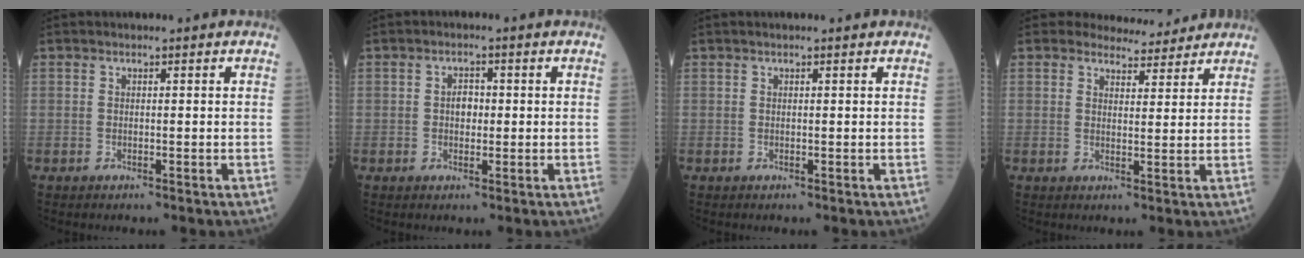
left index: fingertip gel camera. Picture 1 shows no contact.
{"total": 2.1, "force": [-0.1, 1.5, 1.5], "torque": [-0.023, 0.002, -0.003]}
{"total": 1.6, "force": [1.4, 0.1, 0.9], "torque": [-0.010, 0.020, 0.022]}
{"total": 4.5, "force": [4.3, 1.4, -0.2], "torque": [0.001, -0.003, 0.054]}